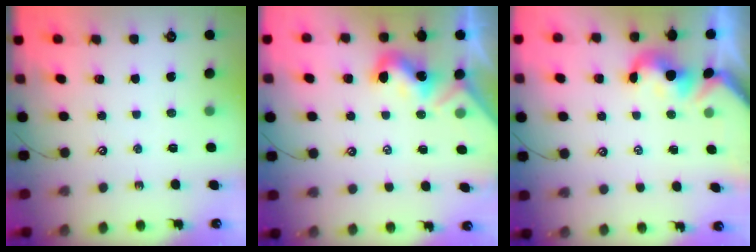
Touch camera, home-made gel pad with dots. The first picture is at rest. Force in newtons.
{"total": 2.1, "press": 2.0, "slide": 0.4}
{"total": 0.0}